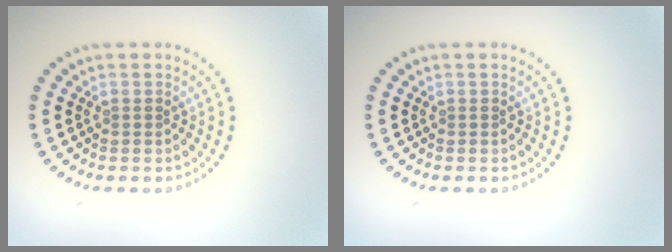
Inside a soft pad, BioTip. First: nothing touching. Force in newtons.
{"total": 0.0}